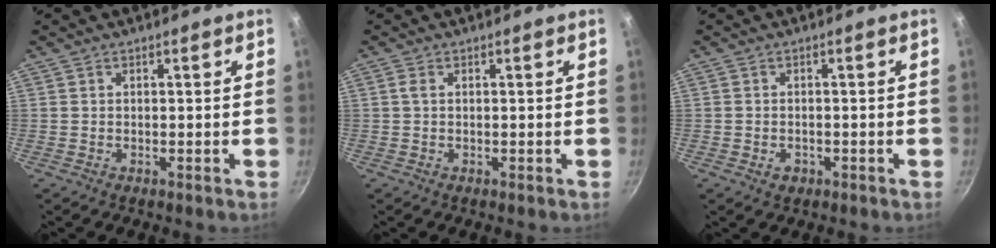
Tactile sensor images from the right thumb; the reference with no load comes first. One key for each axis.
{"total": 0.9, "fx": 0.2, "fy": 0.5, "fz": 0.7, "tx": -0.014, "ty": 0.002, "tz": 0.004}
{"total": 1.9, "fx": -0.8, "fy": 1.4, "fz": 0.9, "tx": -0.012, "ty": 0.005, "tz": -0.005}